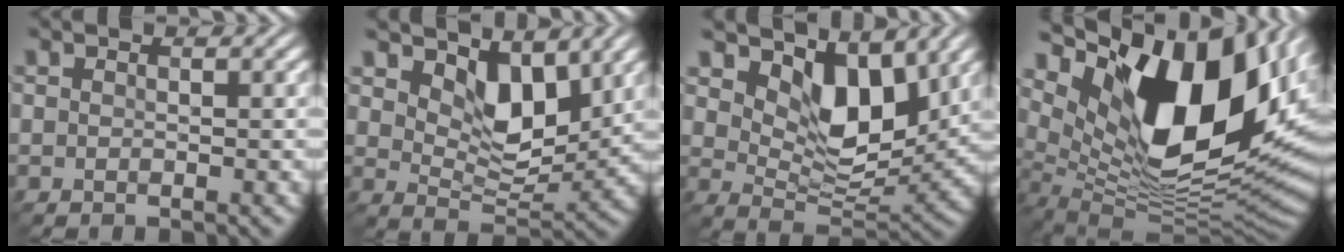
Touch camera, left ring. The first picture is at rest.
{"total": 4.7, "force": [3.0, 2.3, 2.9], "torque": [-0.057, -0.016, 0.045]}
{"total": 6.2, "force": [3.6, 3.1, 4.0], "torque": [-0.073, -0.016, 0.053]}
{"total": 16.5, "force": [6.0, 7.8, 13.3], "torque": [-0.222, 0.000, 0.107]}